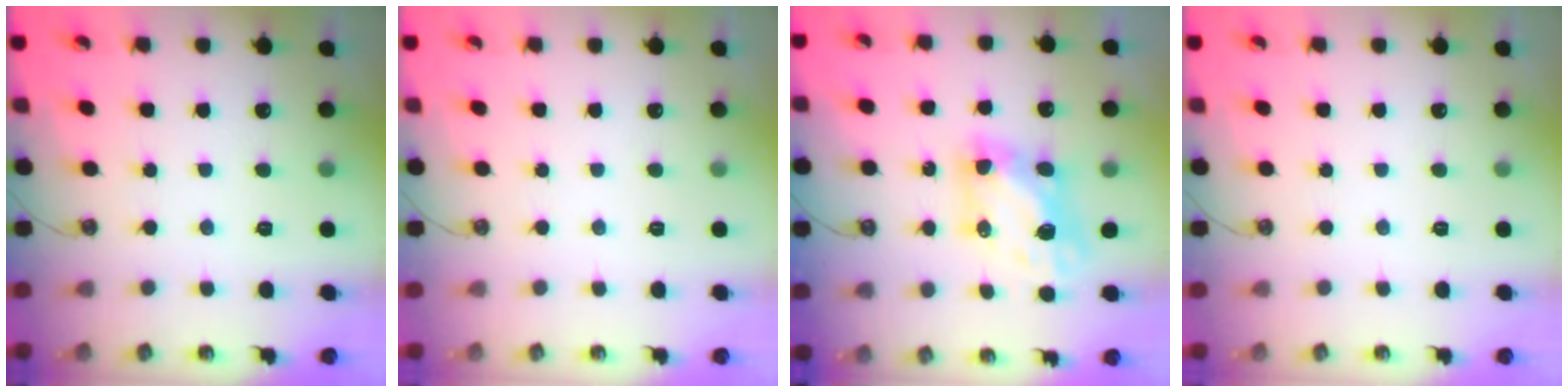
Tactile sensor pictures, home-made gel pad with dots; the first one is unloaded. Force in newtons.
{"total": 0.0}
{"total": 7.7, "press": 7.6, "slide": 0.5}
{"total": 0.0}